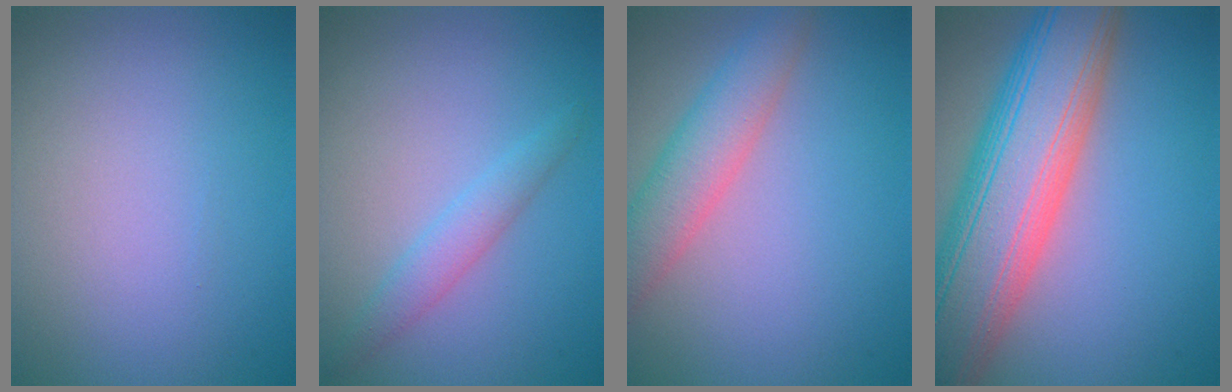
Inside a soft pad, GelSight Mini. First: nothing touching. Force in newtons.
{"total": 2.0, "press": 2.0, "slide": 0.1}
{"total": 4.5, "press": 4.4, "slide": 0.4}
{"total": 12.5, "press": 12.4, "slide": 0.6}